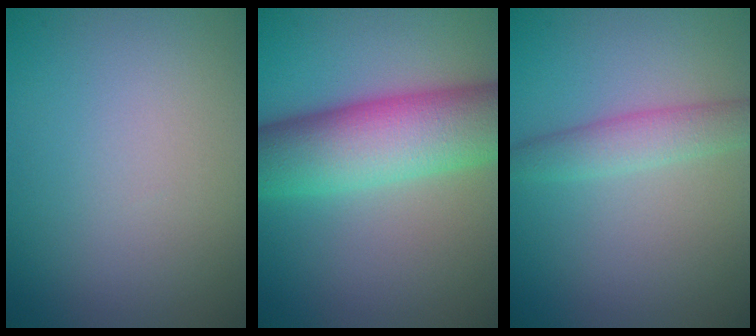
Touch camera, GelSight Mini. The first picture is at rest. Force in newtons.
{"total": 9.8, "press": 9.8, "slide": 0.2}
{"total": 2.6, "press": 2.6, "slide": 0.1}